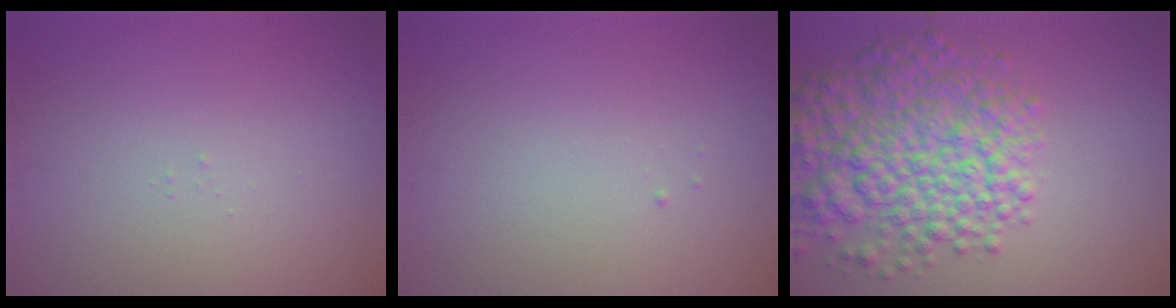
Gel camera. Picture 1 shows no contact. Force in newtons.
{"total": 0.0}
{"total": 8.2, "press": 8.2, "slide": 0.3}